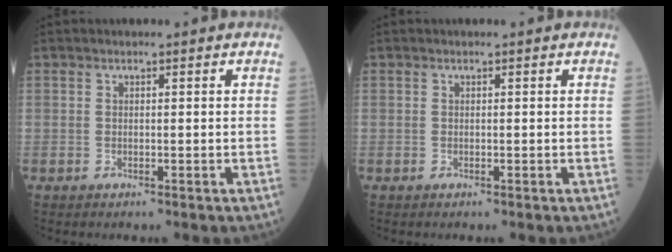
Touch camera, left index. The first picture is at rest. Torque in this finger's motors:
{"motor_torque": [-0.05, 0.02, 0.04, 0.01]}